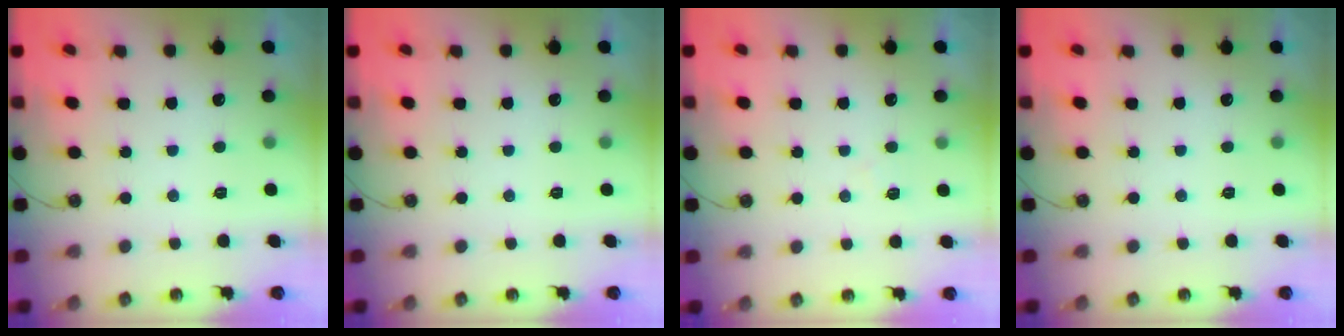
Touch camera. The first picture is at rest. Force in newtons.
{"total": 0.0}
{"total": 4.6, "press": 4.6, "slide": 0.7}
{"total": 0.0}